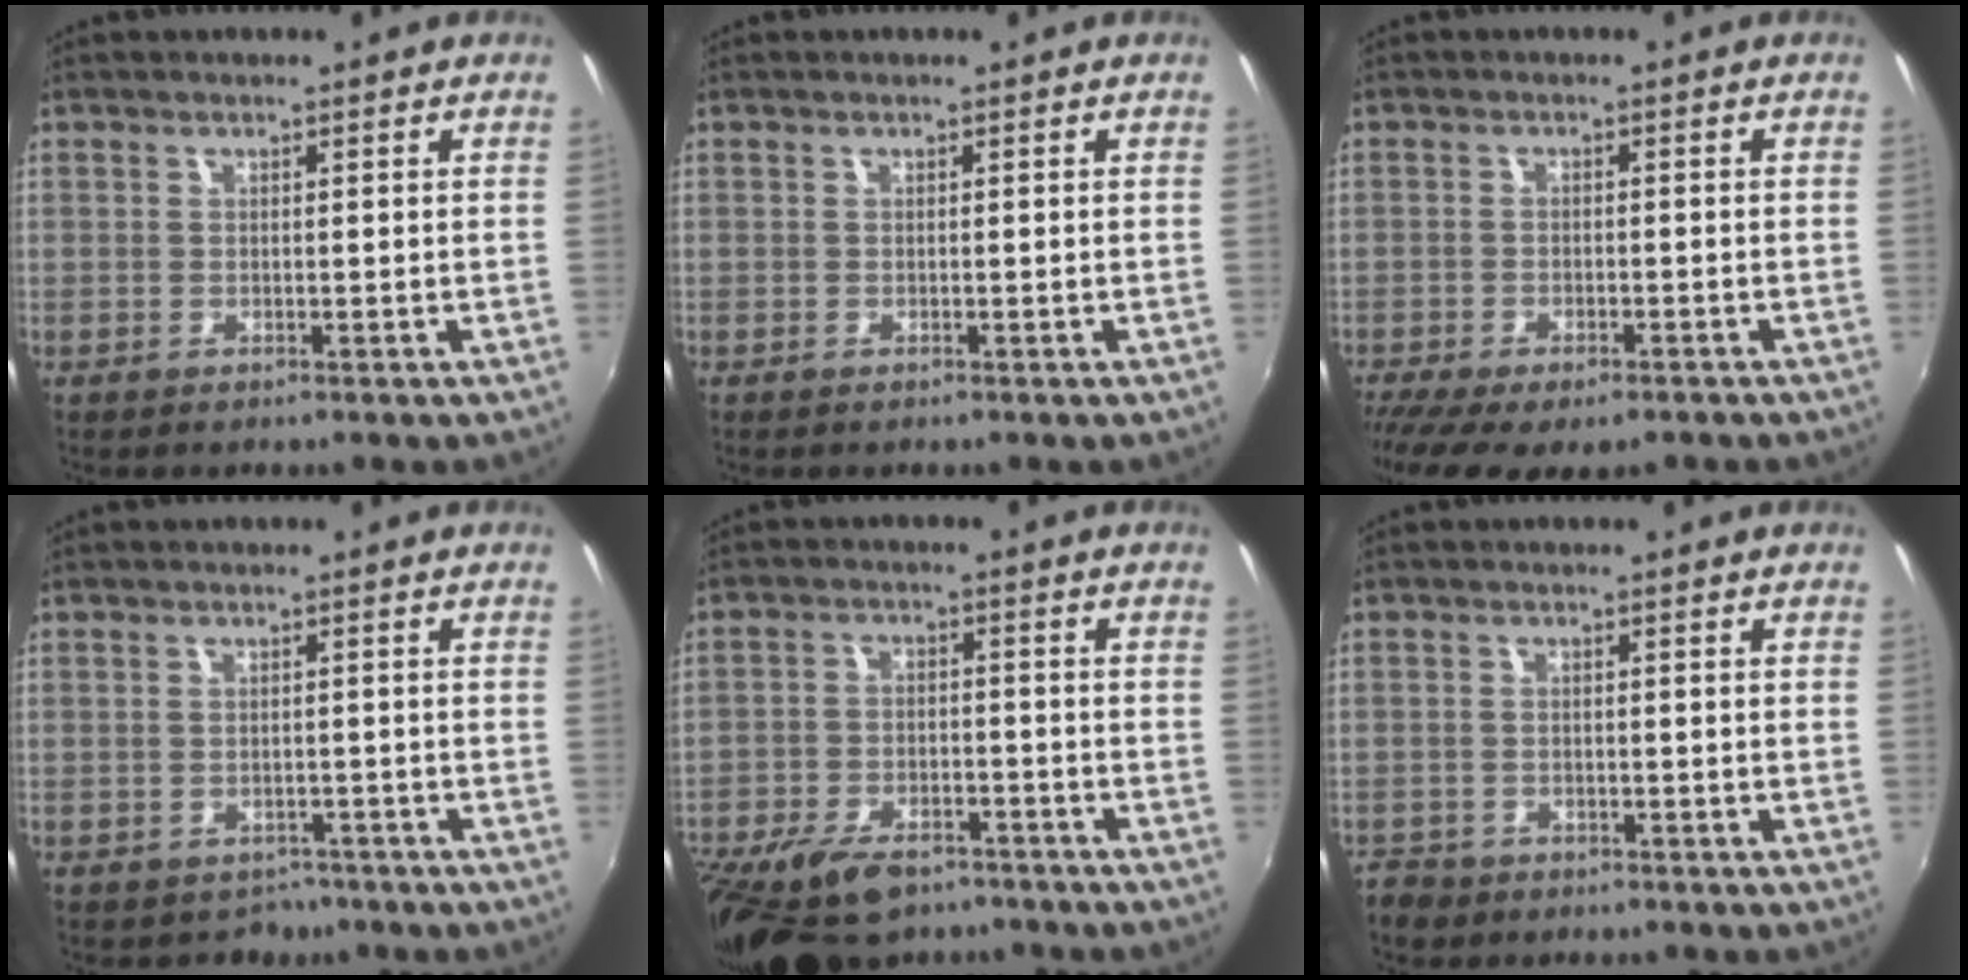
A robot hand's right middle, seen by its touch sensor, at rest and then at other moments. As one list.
[{"total": 0.0}, {"total": 10.8, "force": [-8.2, 3.5, 6.0], "torque": [-0.140, -0.047, -0.131]}, {"total": 3.3, "force": [-2.2, 2.4, -0.2], "torque": [-0.003, 0.005, -0.030]}, {"total": 16.3, "force": [-11.8, 7.8, 8.2], "torque": [-0.188, -0.028, -0.195]}, {"total": 4.1, "force": [-3.0, 2.6, 0.9], "torque": [-0.034, -0.006, -0.056]}]